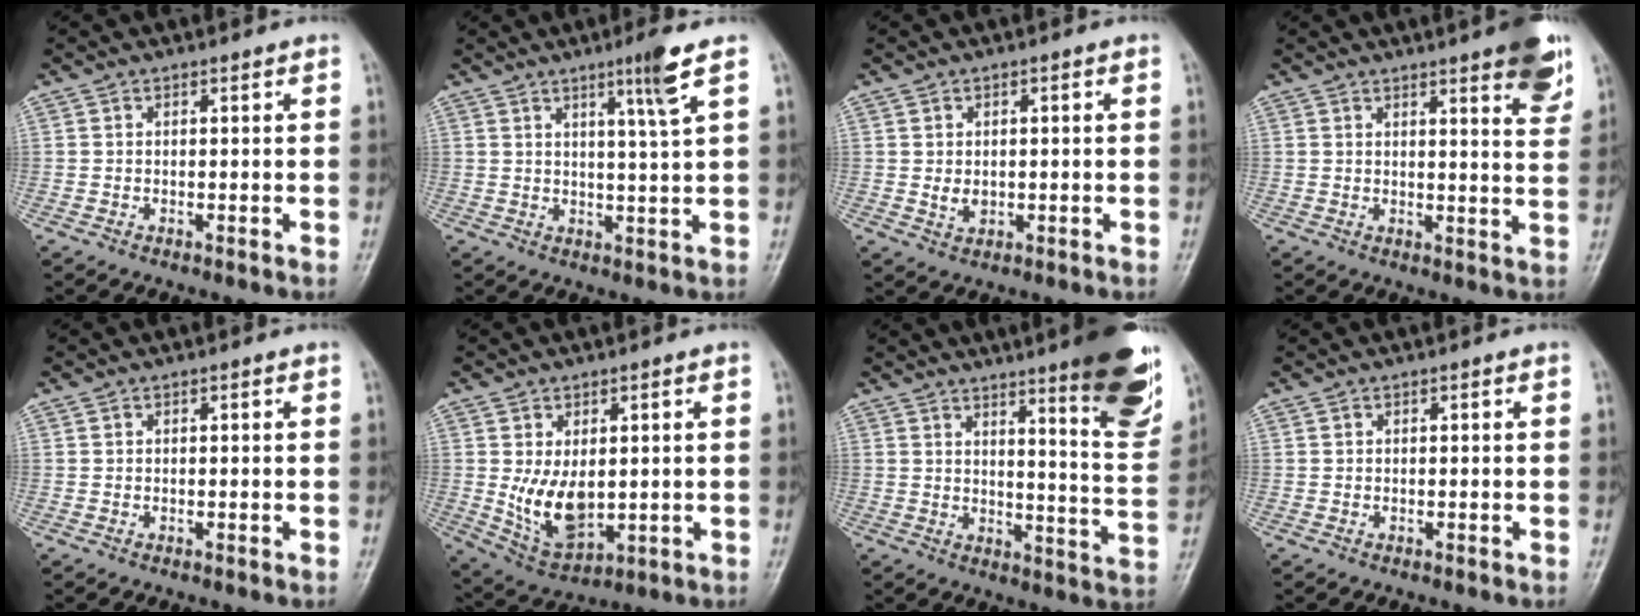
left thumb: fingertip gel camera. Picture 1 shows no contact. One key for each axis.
{"total": 5.6, "fx": 3.1, "fy": -1.0, "fz": 4.6, "tx": -0.079, "ty": -0.022, "tz": 0.055}
{"total": 2.5, "fx": -0.2, "fy": 1.9, "fz": 1.5, "tx": -0.022, "ty": 0.000, "tz": 0.001}
{"total": 9.3, "fx": 5.5, "fy": 1.8, "fz": 7.2, "tx": -0.073, "ty": -0.026, "tz": 0.065}
{"total": 0.0}
{"total": 9.8, "fx": -0.1, "fy": 6.0, "fz": 7.7, "tx": -0.121, "ty": -0.013, "tz": 0.018}
{"total": 16.8, "fx": 10.3, "fy": 2.5, "fz": 13.1, "tx": -0.144, "ty": -0.069, "tz": 0.136}
{"total": 0.0}